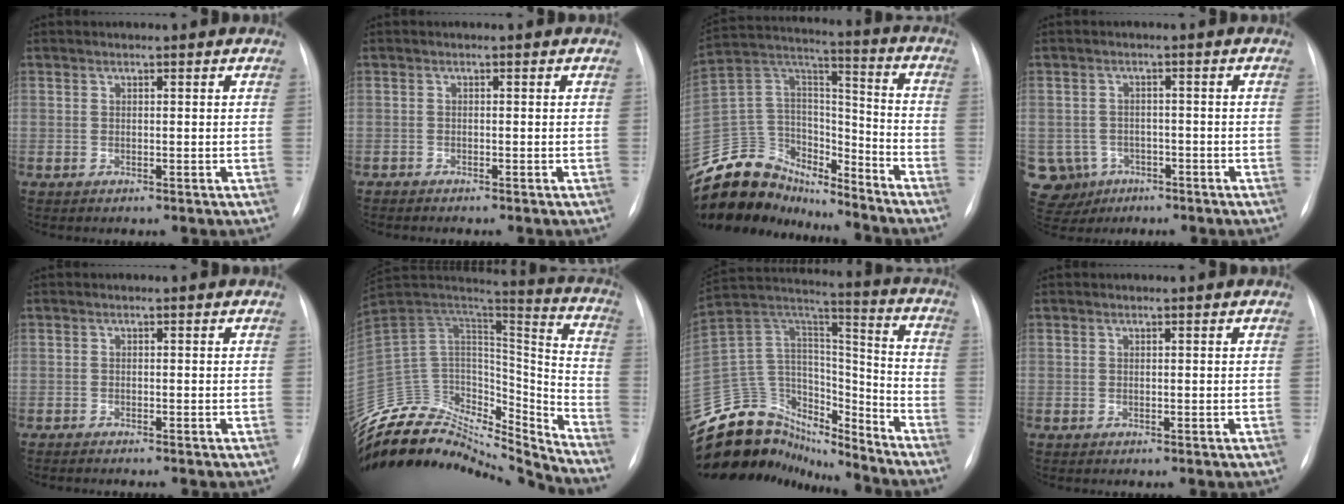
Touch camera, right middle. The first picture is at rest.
{"total": 1.7, "force": [-1.5, -0.6, -0.4], "torque": [0.006, -0.012, -0.030]}
{"total": 18.0, "force": [-15.6, 8.3, 3.3], "torque": [-0.077, 0.080, -0.265]}
{"total": 7.2, "force": [-3.2, 6.4, 0.8], "torque": [-0.031, 0.006, -0.037]}
{"total": 2.5, "force": [-2.2, 0.0, 1.2], "torque": [-0.021, -0.007, -0.026]}
{"total": 27.4, "force": [-26.1, 6.0, 5.7], "torque": [-0.125, 0.050, -0.409]}
{"total": 24.3, "force": [-21.6, 8.7, 6.8], "torque": [-0.174, 0.046, -0.355]}
{"total": 0.0}